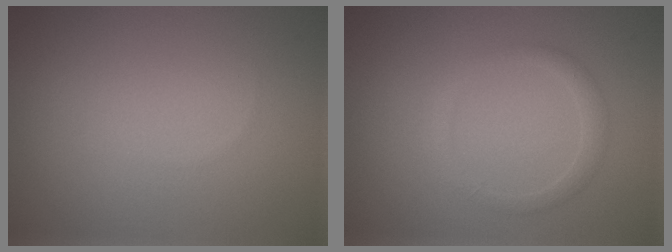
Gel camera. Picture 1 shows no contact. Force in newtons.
{"total": 1.5, "press": 1.5, "slide": 0.1}